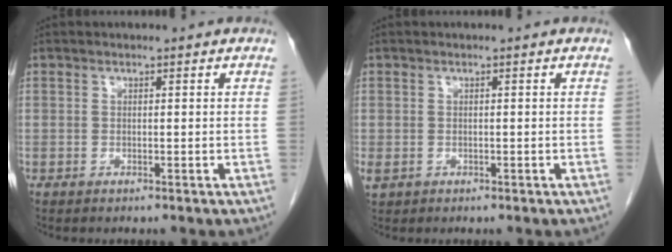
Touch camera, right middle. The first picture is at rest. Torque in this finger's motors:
{"motor_torque": [0.47, -0.16, 0.19, 0.04]}